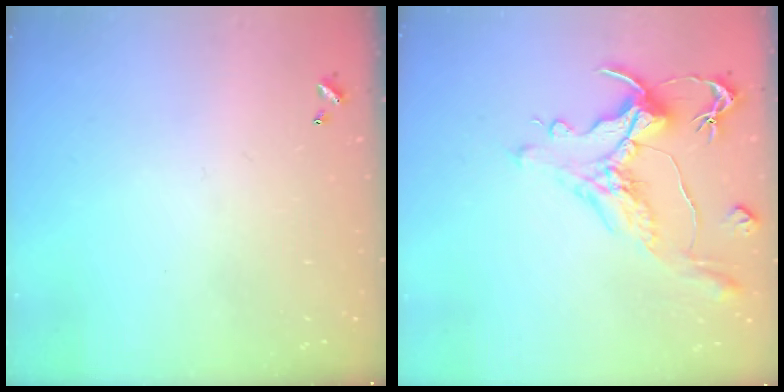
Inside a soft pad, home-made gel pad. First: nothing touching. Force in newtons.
{"total": 1.5, "press": 0.4, "slide": 1.5}